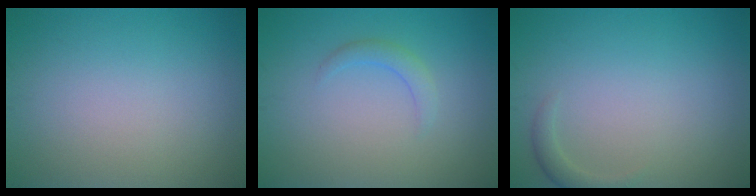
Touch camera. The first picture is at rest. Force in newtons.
{"total": 1.4, "press": 1.4, "slide": 0.0}
{"total": 1.2, "press": 1.2, "slide": 0.1}